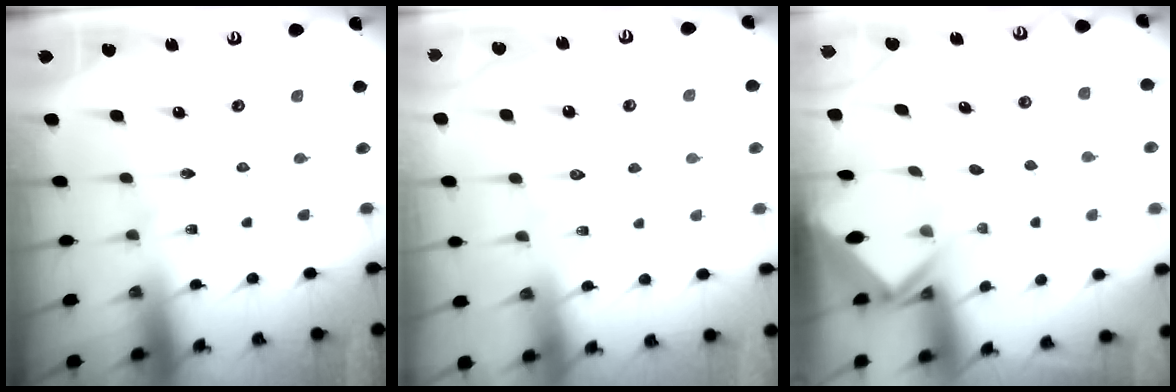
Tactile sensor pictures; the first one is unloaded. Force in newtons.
{"total": 4.4, "press": 4.3, "slide": 0.4}
{"total": 2.6, "press": 2.6, "slide": 0.2}